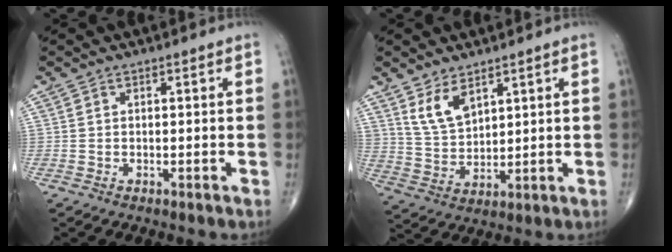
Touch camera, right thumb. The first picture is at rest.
{"total": 7.0, "force": [4.3, 3.6, 4.1], "torque": [-0.067, -0.029, 0.095]}